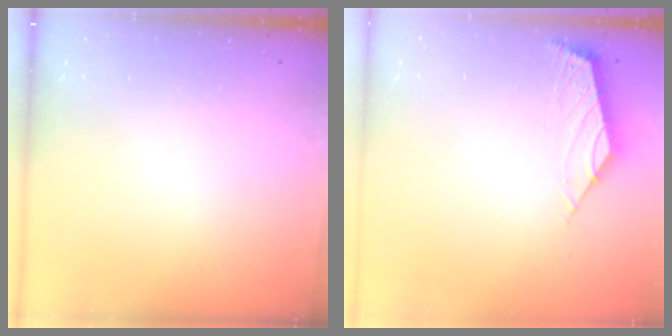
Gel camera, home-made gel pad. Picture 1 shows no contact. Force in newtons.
{"total": 2.6, "press": 2.5, "slide": 0.6}